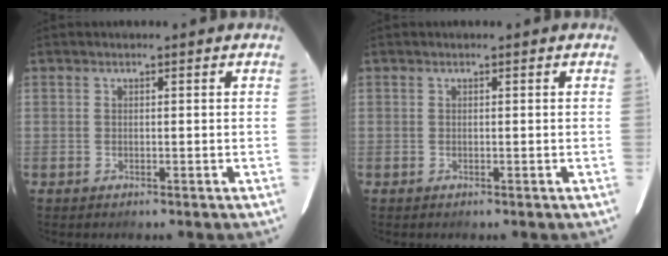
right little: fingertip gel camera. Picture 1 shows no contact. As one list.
[{"total": 0.0}]